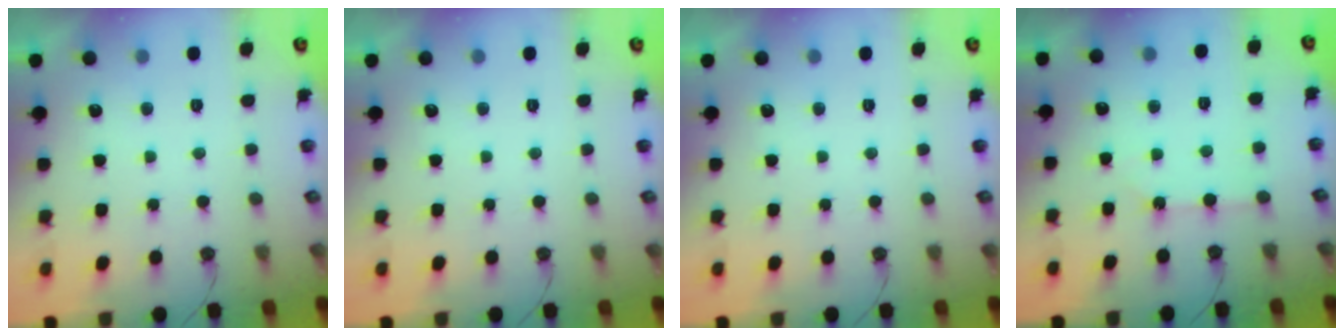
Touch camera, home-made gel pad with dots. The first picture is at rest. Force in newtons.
{"total": 0.0}
{"total": 0.0}
{"total": 2.1, "press": 2.1, "slide": 0.4}